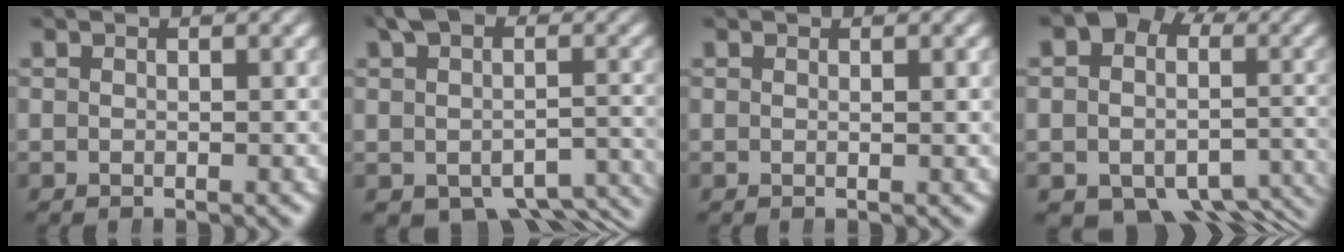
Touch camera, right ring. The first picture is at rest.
{"total": 6.7, "force": [-4.6, 3.6, 3.4], "torque": [-0.040, -0.024, -0.057]}
{"total": 0.0}
{"total": 10.8, "force": [-4.4, 8.3, 5.2], "torque": [-0.063, -0.021, -0.072]}